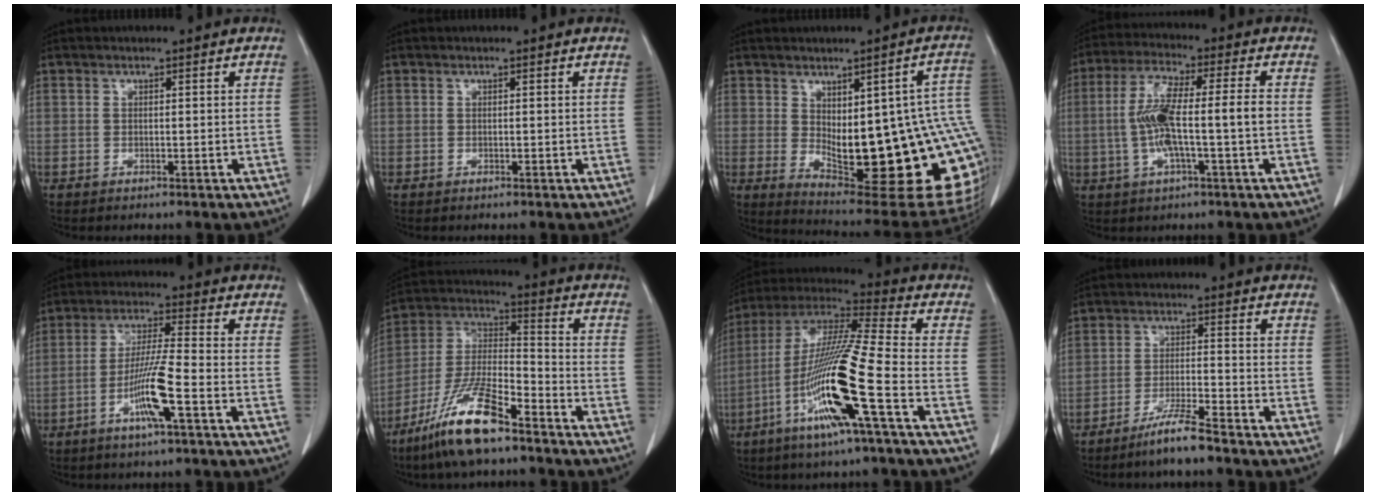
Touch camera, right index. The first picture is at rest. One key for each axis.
{"total": 0.0}
{"total": 24.0, "fx": -2.5, "fy": 6.4, "fz": 23.0, "tx": -0.225, "ty": -0.003, "tz": -0.010}
{"total": 10.1, "fx": -0.9, "fy": 1.0, "fz": 10.0, "tx": -0.197, "ty": 0.018, "tz": -0.020}
{"total": 8.4, "fx": -3.4, "fy": -0.4, "fz": 7.7, "tx": -0.148, "ty": -0.006, "tz": -0.067}
{"total": 14.0, "fx": -9.7, "fy": 2.5, "fz": 9.8, "tx": -0.208, "ty": -0.012, "tz": -0.183}
{"total": 17.9, "fx": -6.4, "fy": -0.6, "fz": 16.7, "tx": -0.334, "ty": -0.015, "tz": -0.129}
{"total": 6.0, "fx": -4.8, "fy": -0.5, "fz": 3.5, "tx": -0.064, "ty": -0.017, "tz": -0.095}